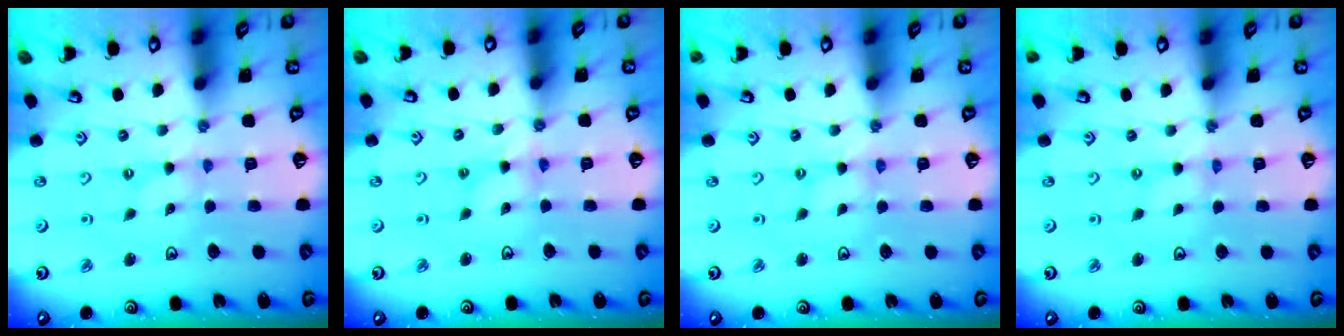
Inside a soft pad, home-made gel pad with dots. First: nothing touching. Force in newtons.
{"total": 3.9, "press": 3.9, "slide": 0.4}
{"total": 0.6, "press": 0.6, "slide": 0.1}
{"total": 0.0}